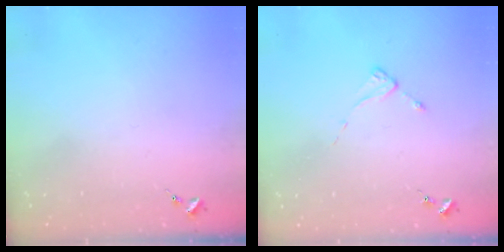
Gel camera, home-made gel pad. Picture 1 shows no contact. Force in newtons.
{"total": 2.0, "press": 2.0, "slide": 0.3}